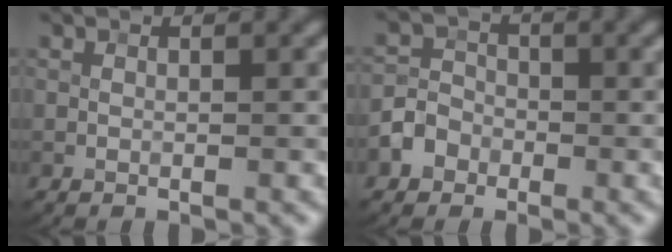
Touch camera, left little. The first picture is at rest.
{"total": 2.8, "force": [-1.4, 2.3, 0.8], "torque": [-0.007, 0.005, -0.029]}